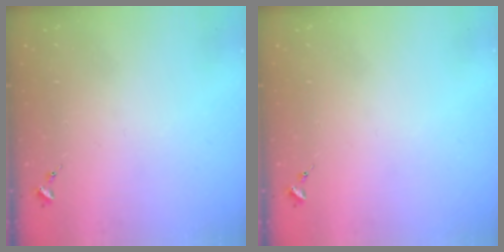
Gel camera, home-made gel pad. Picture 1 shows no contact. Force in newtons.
{"total": 0.0}